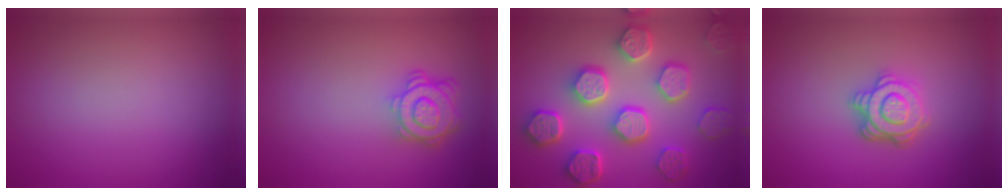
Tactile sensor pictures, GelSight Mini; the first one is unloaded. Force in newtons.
{"total": 4.4, "press": 3.5, "slide": 2.6}
{"total": 7.8, "press": 6.7, "slide": 3.9}
{"total": 4.1, "press": 3.2, "slide": 2.6}